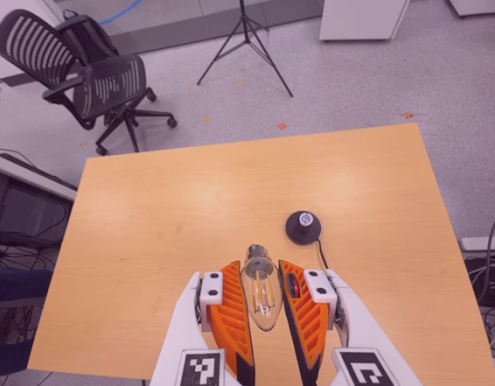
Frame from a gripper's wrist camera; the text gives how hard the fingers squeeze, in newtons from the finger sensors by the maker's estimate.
{"total": 12.4, "left": 13.6, "right": 11.2}